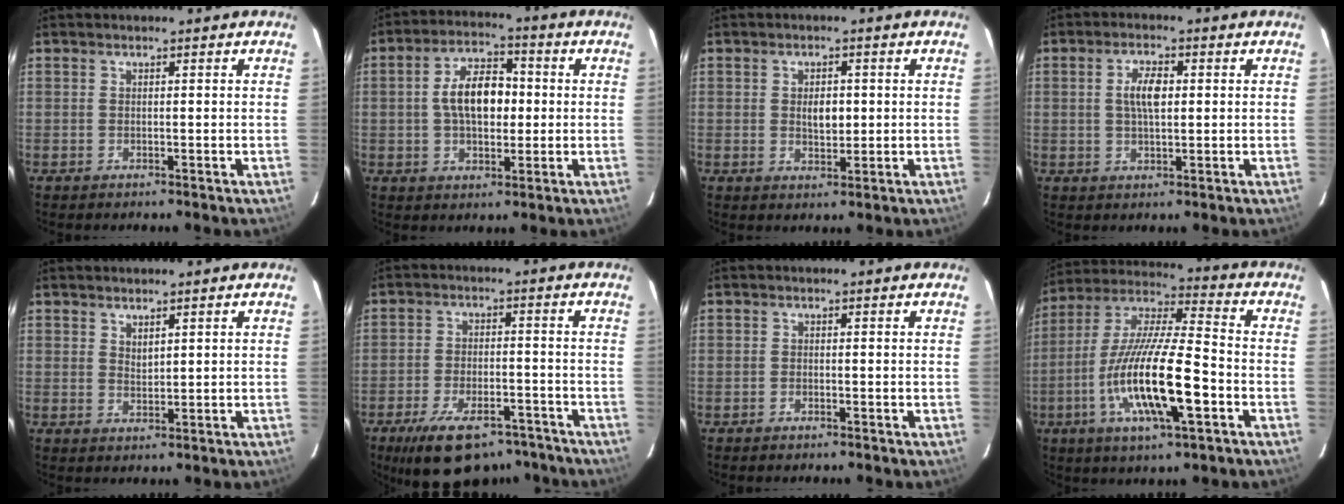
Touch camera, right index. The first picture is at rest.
{"total": 9.9, "force": [0.3, 5.5, 8.3], "torque": [-0.150, 0.019, 0.007]}
{"total": 3.8, "force": [0.3, 2.3, 3.1], "torque": [-0.050, 0.002, 0.007]}
{"total": 5.0, "force": [0.8, 2.1, 4.5], "torque": [-0.083, 0.007, 0.017]}
{"total": 2.0, "force": [1.5, 0.8, 1.0], "torque": [-0.015, -0.002, 0.028]}
{"total": 16.4, "force": [-11.9, 7.1, 8.7], "torque": [-0.173, -0.013, -0.175]}
{"total": 0.5, "force": [-0.5, 0.2, 0.2], "torque": [-0.004, 0.000, -0.010]}
{"total": 18.5, "force": [-5.8, 3.9, 17.2], "torque": [-0.337, -0.017, -0.111]}